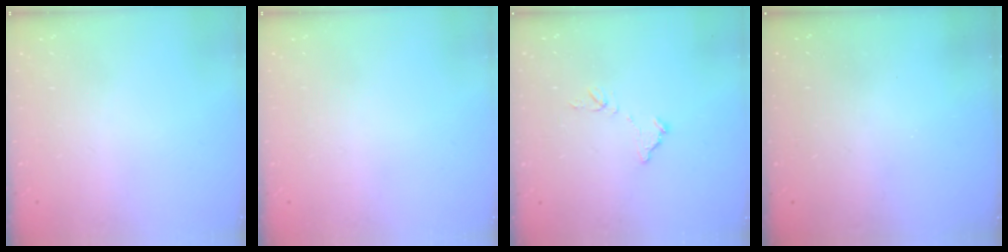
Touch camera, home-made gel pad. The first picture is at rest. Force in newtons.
{"total": 0.0}
{"total": 9.2, "press": 9.2, "slide": 0.6}
{"total": 3.0, "press": 3.0, "slide": 0.1}